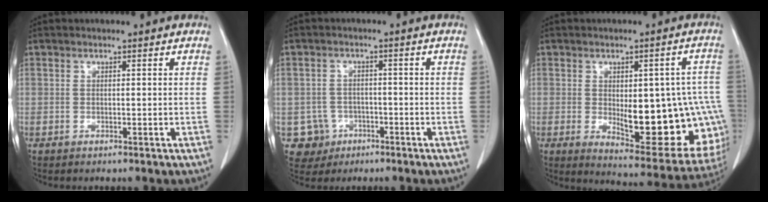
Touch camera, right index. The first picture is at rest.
{"total": 5.0, "force": [-1.9, 4.6, 0.0], "torque": [0.004, 0.012, -0.028]}
{"total": 19.5, "force": [-2.9, 7.5, 17.8], "torque": [-0.166, 0.015, -0.006]}